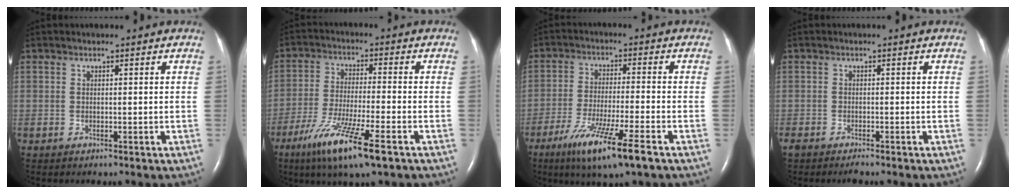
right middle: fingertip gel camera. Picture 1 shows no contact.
{"total": 11.7, "force": [-6.6, 0.7, 9.6], "torque": [-0.193, -0.033, -0.115]}
{"total": 11.0, "force": [-6.5, 0.1, 8.9], "torque": [-0.174, -0.032, -0.110]}
{"total": 2.4, "force": [-2.0, 0.4, 1.1], "torque": [-0.023, -0.009, -0.032]}